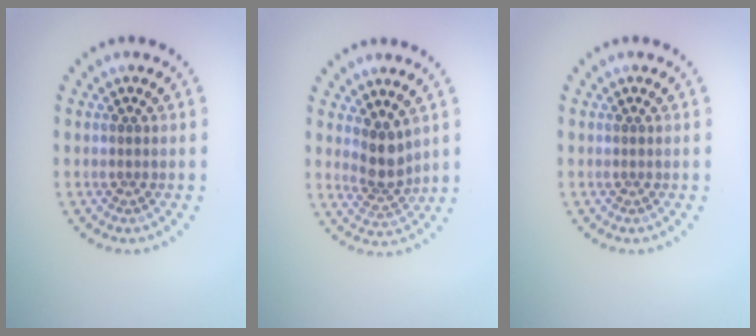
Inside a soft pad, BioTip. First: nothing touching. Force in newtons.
{"total": 2.8, "press": 2.3, "slide": 1.6}
{"total": 0.0}